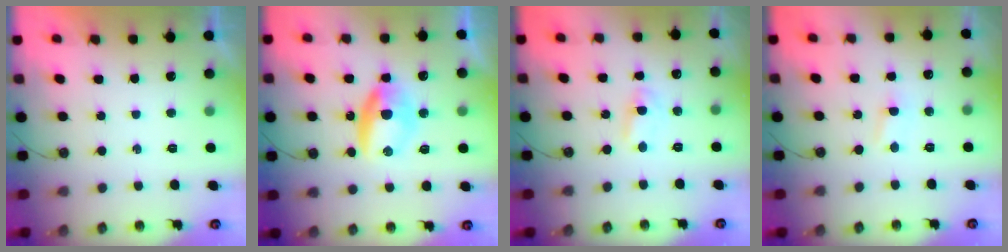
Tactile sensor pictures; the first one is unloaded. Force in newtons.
{"total": 8.7, "press": 8.5, "slide": 1.6}
{"total": 1.7, "press": 1.7, "slide": 0.3}
{"total": 1.5, "press": 1.4, "slide": 0.2}